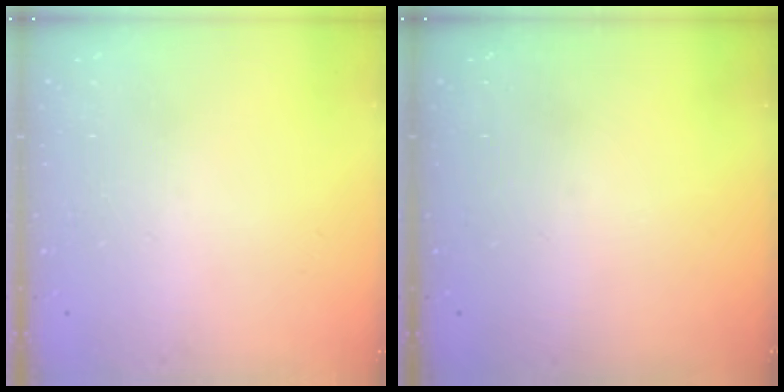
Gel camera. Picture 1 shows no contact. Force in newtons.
{"total": 0.0}